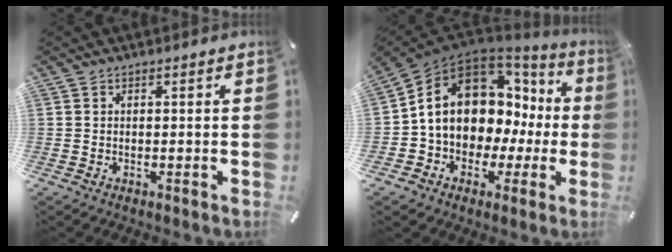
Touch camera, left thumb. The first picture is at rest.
{"total": 13.1, "force": [3.1, 10.1, 7.6], "torque": [-0.139, -0.032, 0.053]}